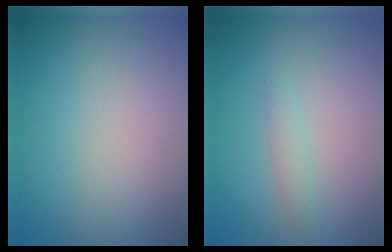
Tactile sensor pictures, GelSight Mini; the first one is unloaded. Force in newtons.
{"total": 1.2, "press": 1.2, "slide": 0.0}